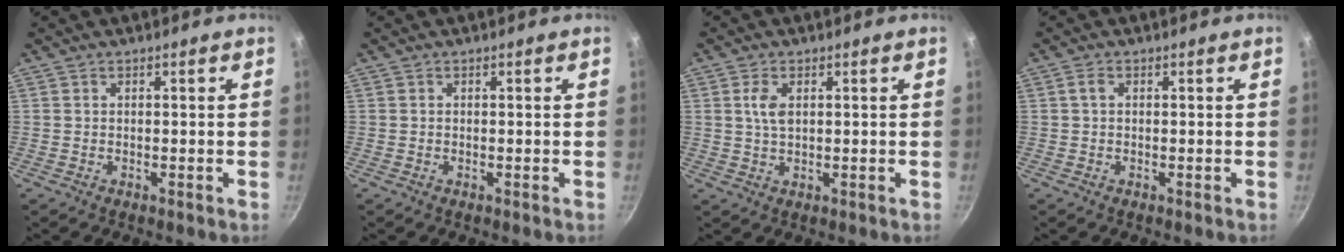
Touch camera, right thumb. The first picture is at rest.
{"total": 0.0}
{"total": 3.8, "force": [1.0, 2.0, 3.0], "torque": [-0.057, -0.001, 0.020]}
{"total": 1.3, "force": [0.2, 0.8, 1.0], "torque": [-0.017, 0.006, 0.005]}